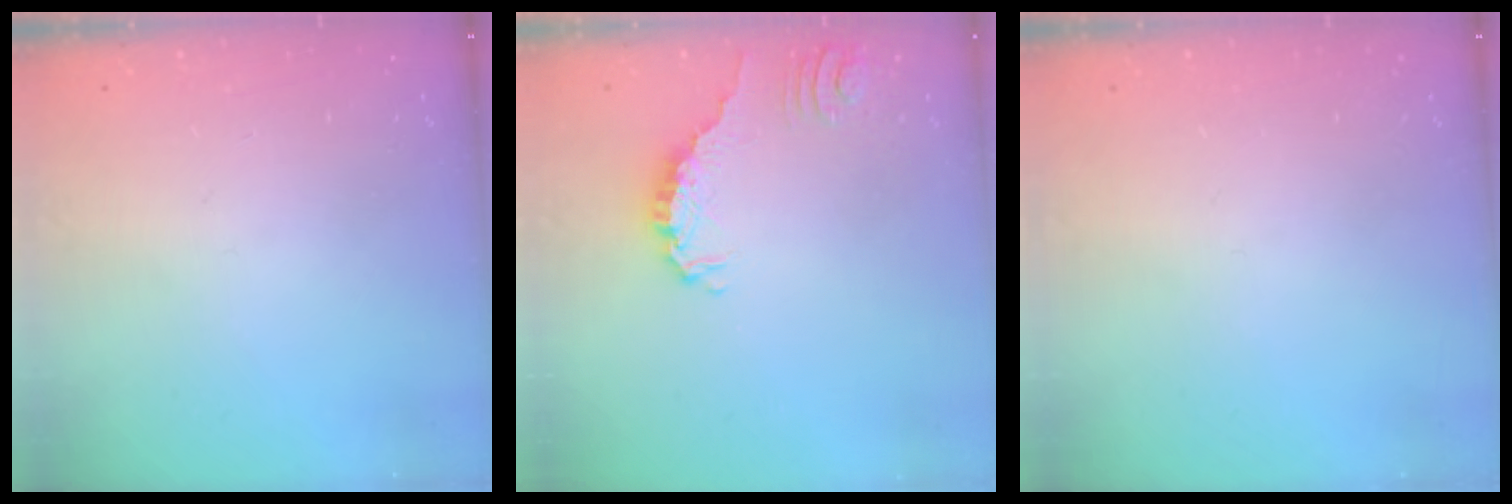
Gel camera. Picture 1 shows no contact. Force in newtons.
{"total": 0.6, "press": 0.6, "slide": 0.2}
{"total": 0.0}